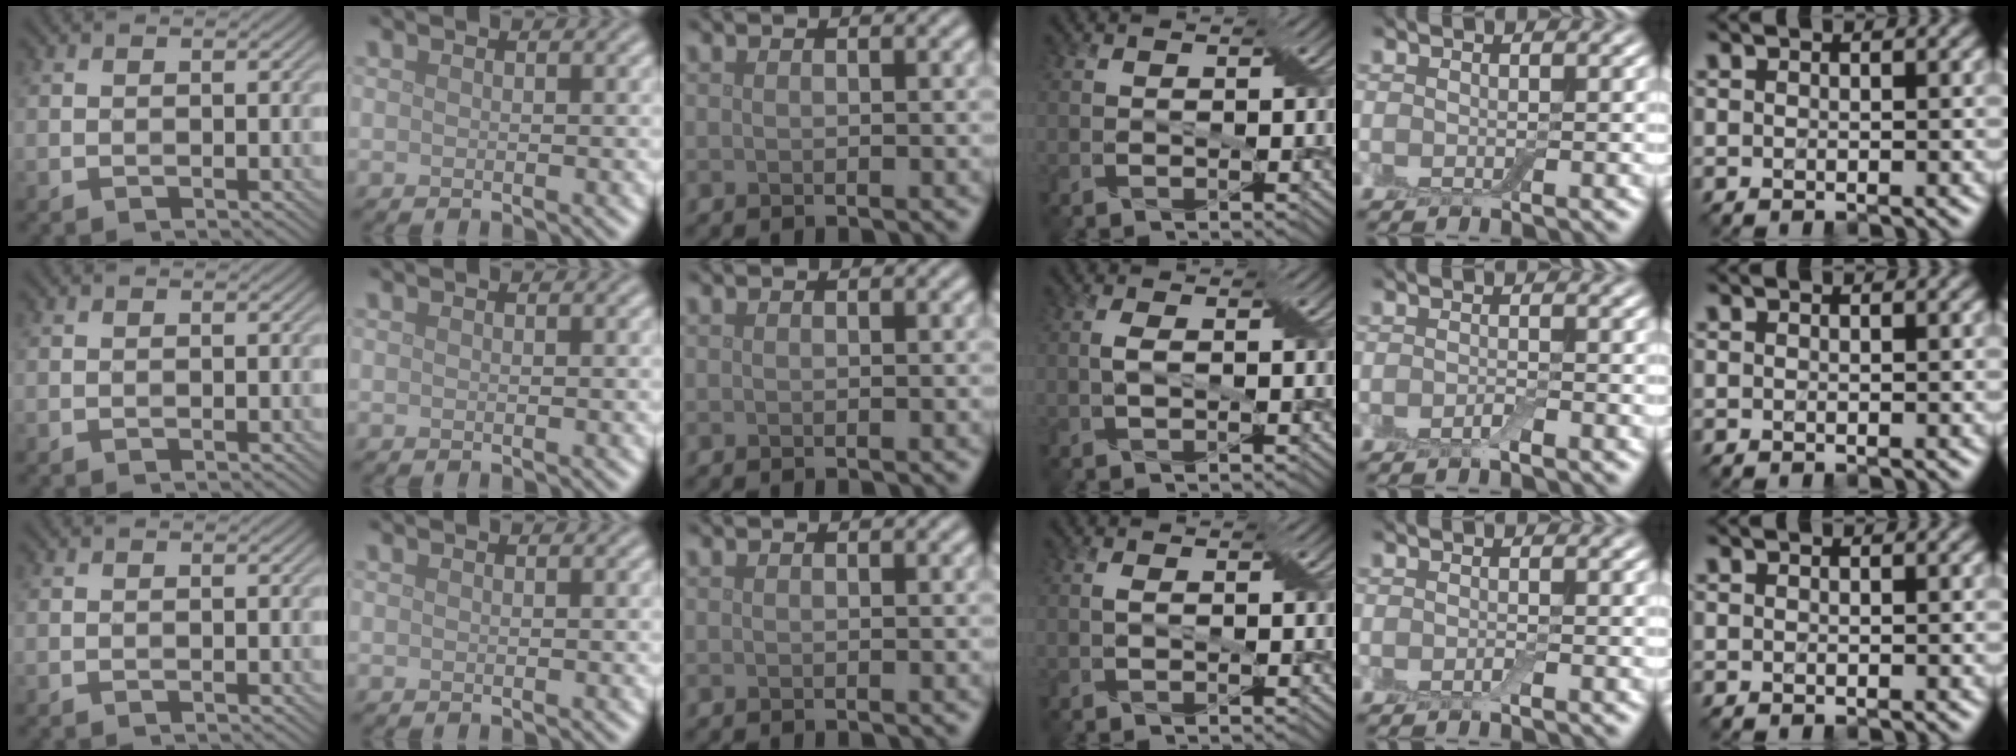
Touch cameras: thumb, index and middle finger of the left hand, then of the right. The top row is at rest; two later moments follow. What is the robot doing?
{"motion": "shake", "object": "box of matches"}